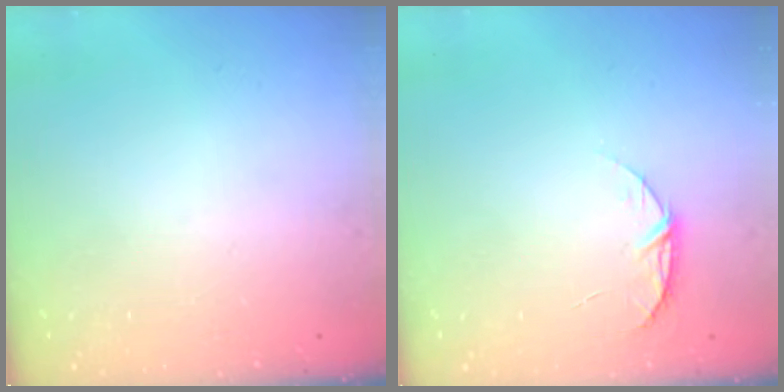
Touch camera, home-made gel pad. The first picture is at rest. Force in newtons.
{"total": 6.1, "press": 6.1, "slide": 0.7}